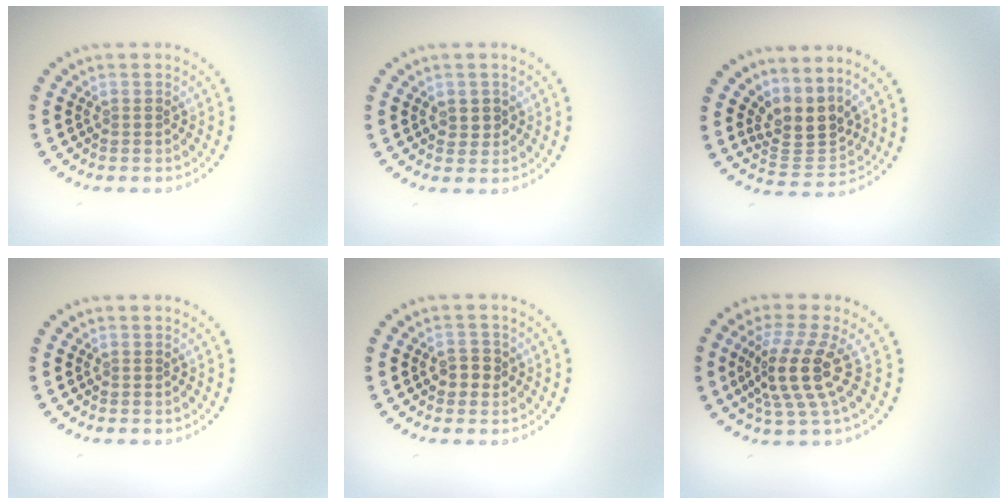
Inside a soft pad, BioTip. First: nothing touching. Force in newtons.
{"total": 1.2, "press": 1.2, "slide": 0.2}
{"total": 3.4, "press": 2.5, "slide": 2.2}
{"total": 0.0}
{"total": 1.8, "press": 1.7, "slide": 0.6}
{"total": 4.6, "press": 3.4, "slide": 3.1}